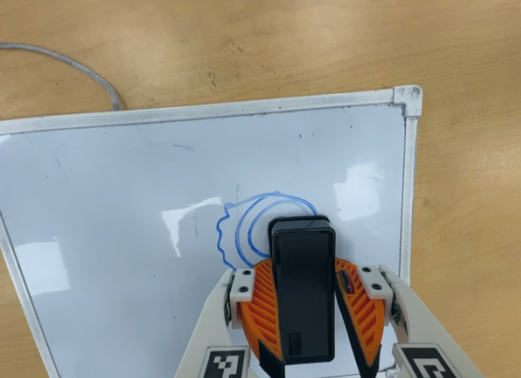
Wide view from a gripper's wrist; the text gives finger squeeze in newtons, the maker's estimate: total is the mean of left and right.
{"total": 14.0, "left": 15.0, "right": 13.0}